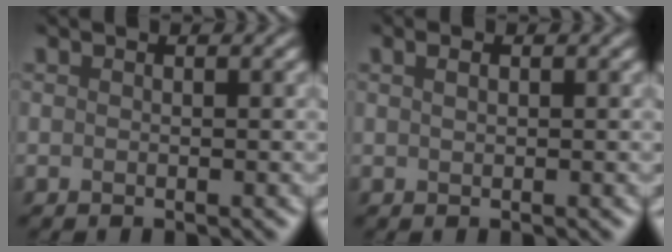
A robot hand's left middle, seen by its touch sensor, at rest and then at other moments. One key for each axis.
{"total": 0.6, "fx": 0.5, "fy": -0.1, "fz": 0.3, "tx": -0.012, "ty": 0.007, "tz": 0.011}